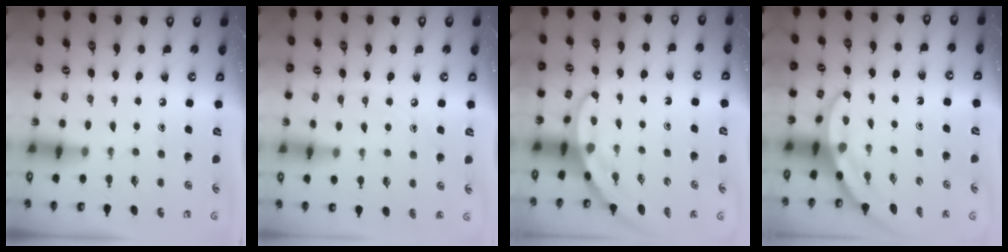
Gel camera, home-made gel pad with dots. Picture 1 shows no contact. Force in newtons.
{"total": 5.4, "press": 5.3, "slide": 0.6}
{"total": 3.3, "press": 3.3, "slide": 0.1}
{"total": 3.1, "press": 3.1, "slide": 0.2}